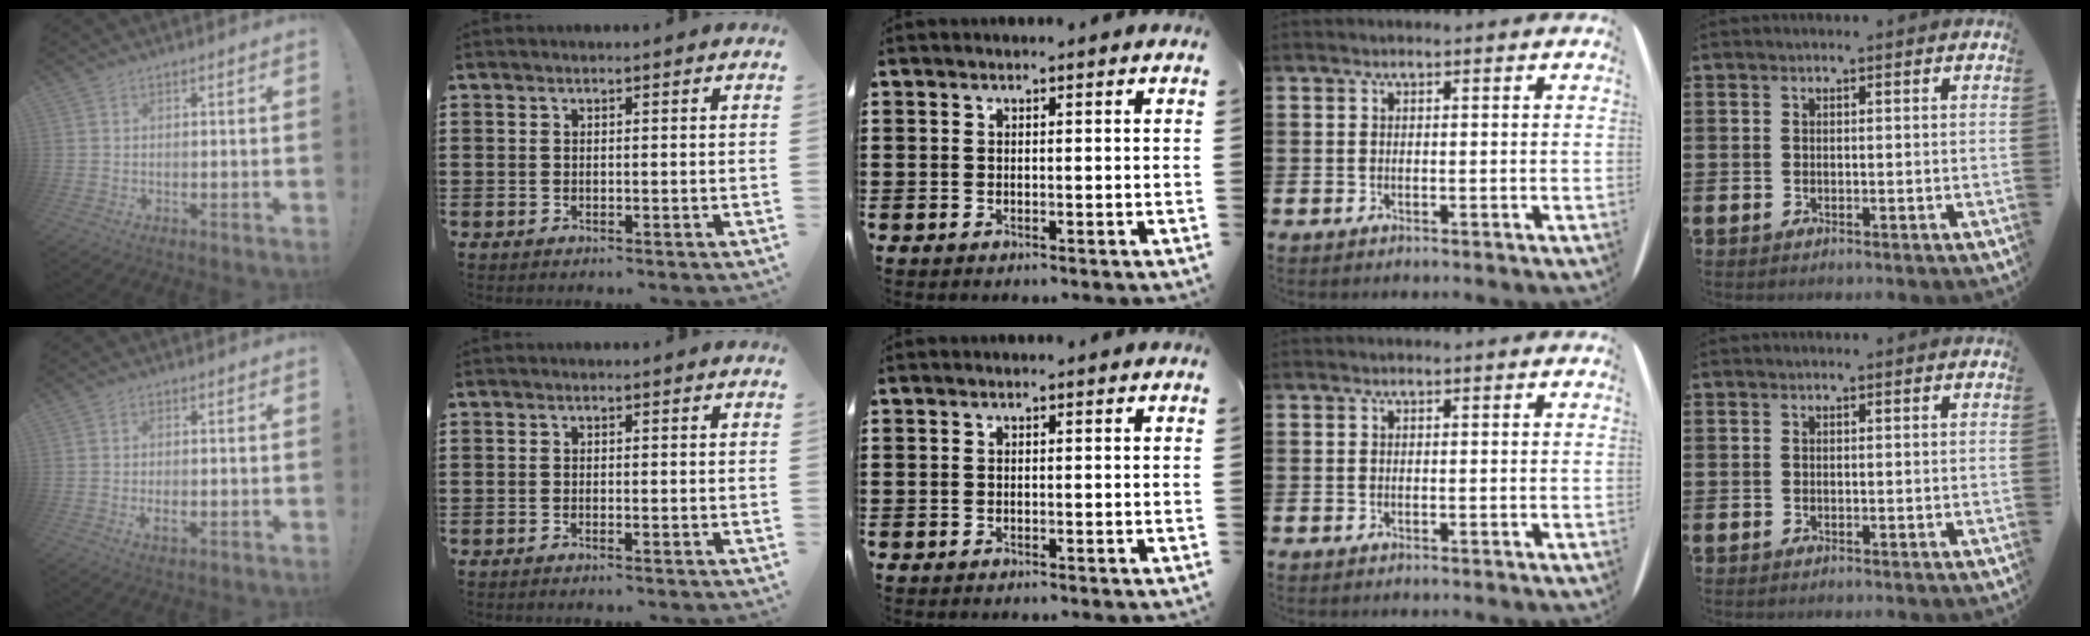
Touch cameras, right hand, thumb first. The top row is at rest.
{"thumb": {"total": 2.4, "force": [-0.6, 1.0, 2.1], "torque": [-0.033, 0.004, -0.011]}, "index": {"total": 0.5, "force": [-0.5, 0.0, 0.2], "torque": [-0.006, -0.002, -0.009]}}